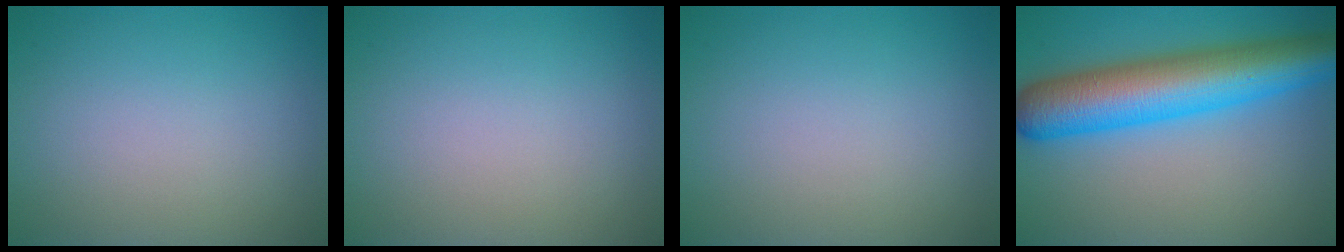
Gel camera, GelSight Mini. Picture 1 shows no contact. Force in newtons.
{"total": 0.0}
{"total": 0.0}
{"total": 10.4, "press": 10.4, "slide": 0.2}